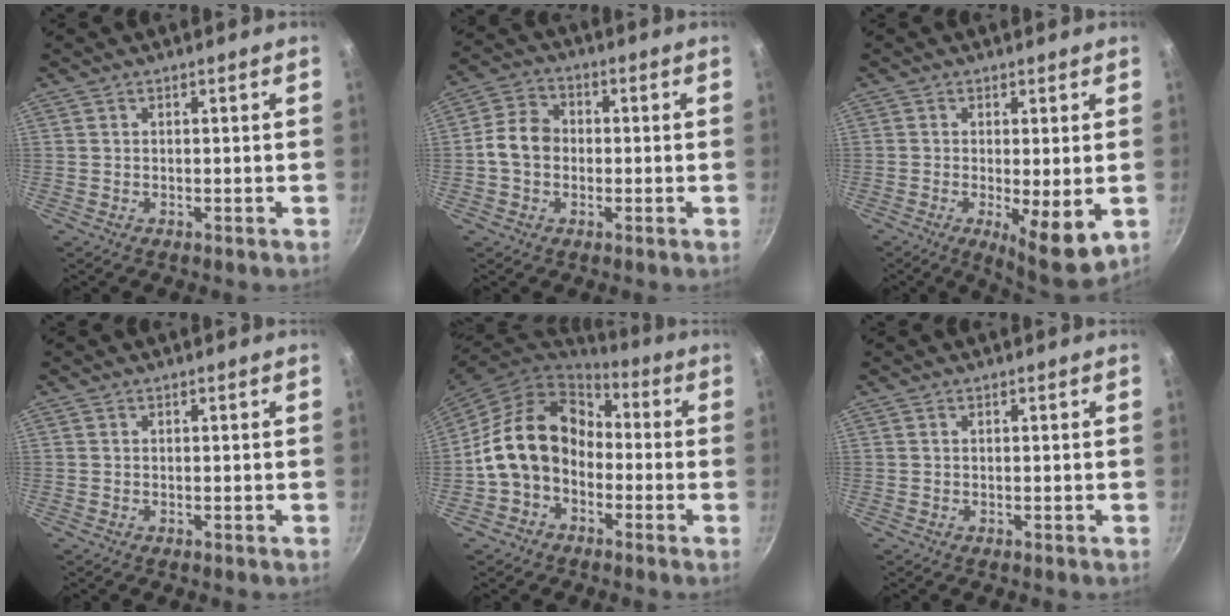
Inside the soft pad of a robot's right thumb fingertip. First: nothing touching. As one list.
[{"total": 7.3, "force": [-0.7, 5.8, 4.3], "torque": [-0.055, 0.022, -0.026]}, {"total": 9.1, "force": [-1.7, 2.2, 8.6], "torque": [-0.132, -0.013, -0.016]}, {"total": 0.0}, {"total": 15.2, "force": [-2.0, 11.8, 9.4], "torque": [-0.139, 0.052, -0.050]}, {"total": 0.0}]